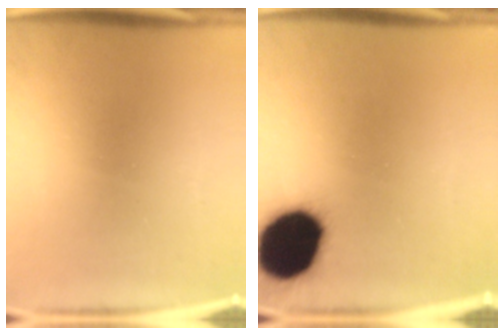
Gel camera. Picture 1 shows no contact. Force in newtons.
{"total": 17.7}